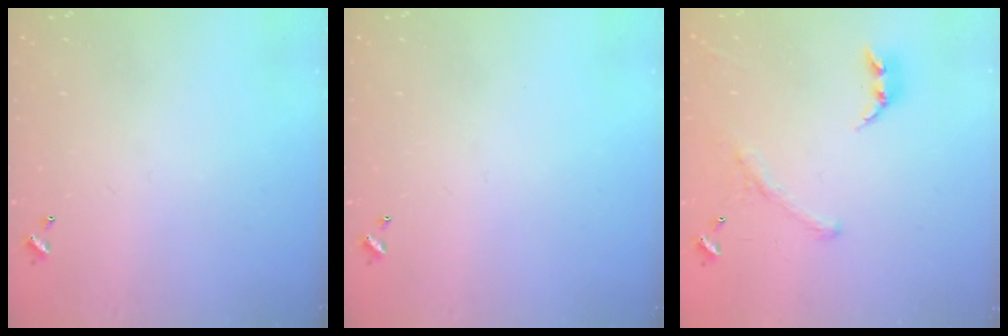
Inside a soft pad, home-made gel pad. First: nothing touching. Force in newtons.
{"total": 0.0}
{"total": 1.2, "press": 0.5, "slide": 1.1}